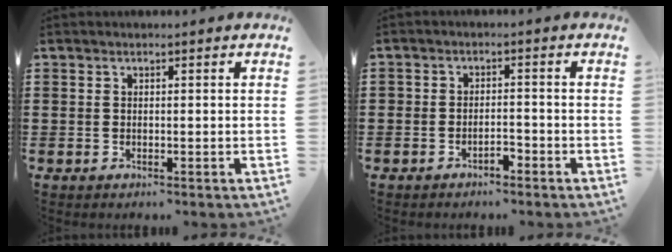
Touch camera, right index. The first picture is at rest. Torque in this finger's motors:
{"motor_torque": [-0.63, 0.82, 0.11, 0.00]}